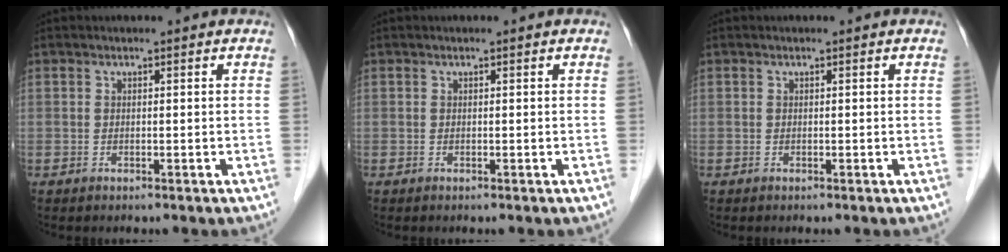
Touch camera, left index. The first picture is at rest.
{"total": 0.0}
{"total": 0.0}